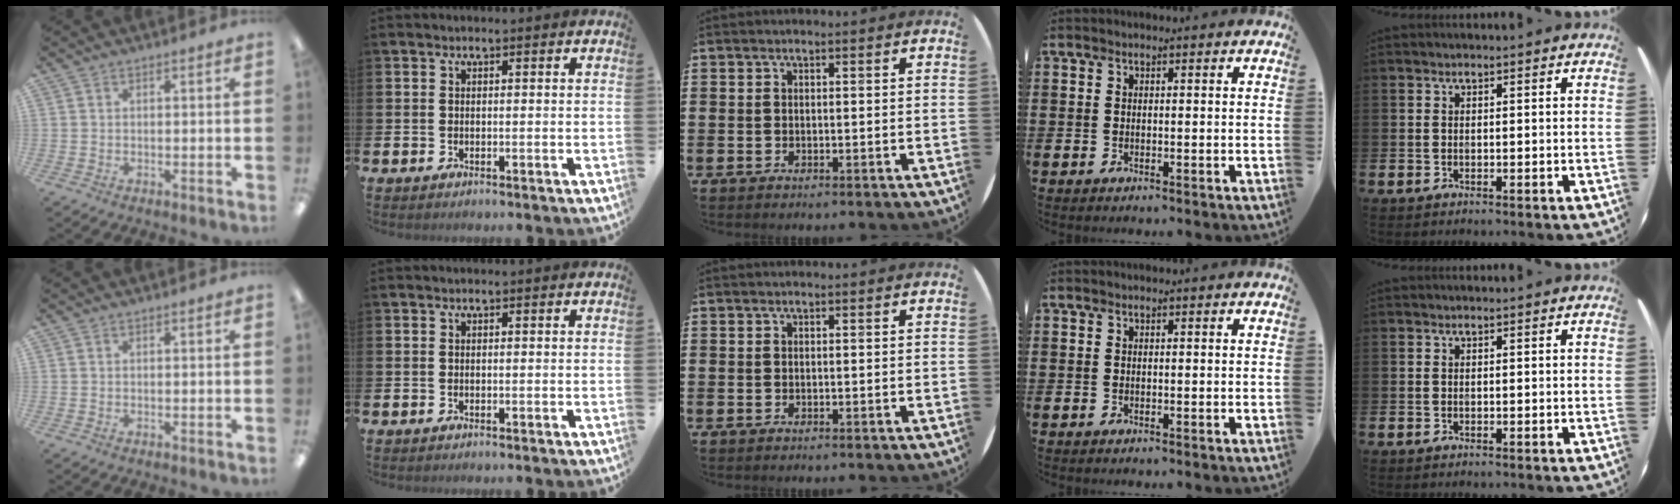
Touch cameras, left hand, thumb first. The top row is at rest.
{}